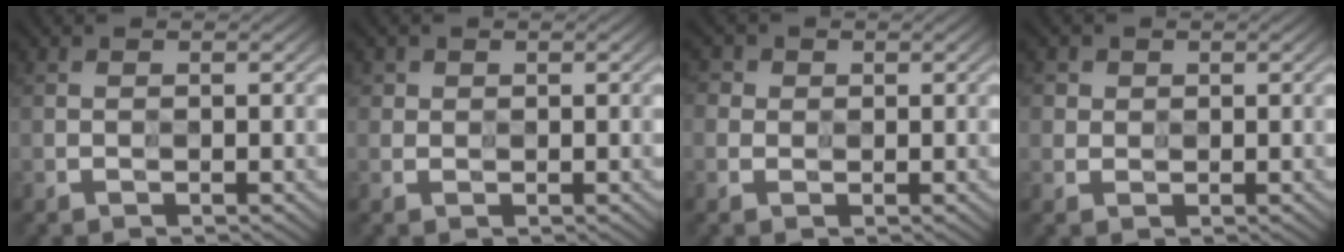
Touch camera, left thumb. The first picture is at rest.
{"total": 1.8, "force": [1.1, 1.4, 0.0], "torque": [-0.003, -0.001, 0.018]}
{"total": 2.7, "force": [0.7, 2.5, 0.6], "torque": [-0.027, -0.001, 0.010]}
{"total": 2.5, "force": [1.4, 2.1, 0.0], "torque": [-0.011, -0.001, 0.026]}